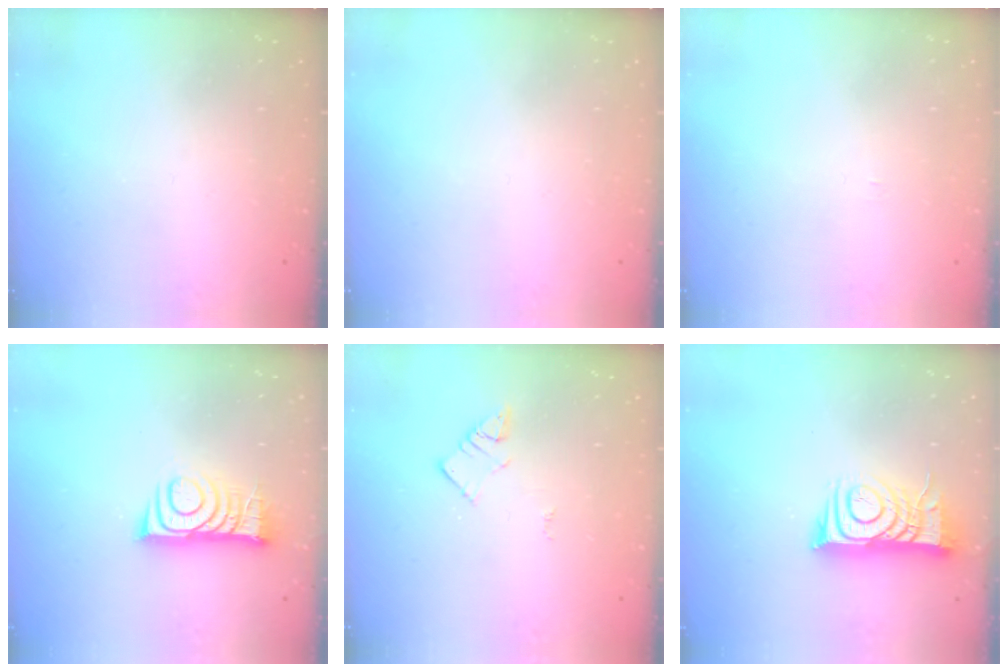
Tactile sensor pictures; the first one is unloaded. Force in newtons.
{"total": 1.5, "press": 1.5, "slide": 0.1}
{"total": 3.5, "press": 3.5, "slide": 0.4}
{"total": 10.8, "press": 10.8, "slide": 0.9}
{"total": 3.3, "press": 3.3, "slide": 0.2}
{"total": 10.6, "press": 10.5, "slide": 1.1}